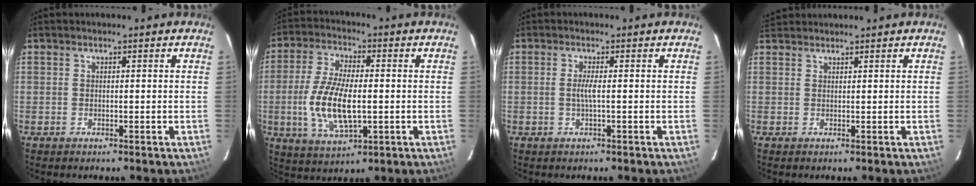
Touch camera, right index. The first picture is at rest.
{"total": 12.9, "force": [-1.6, 5.3, 11.7], "torque": [-0.241, -0.005, -0.028]}
{"total": 1.9, "force": [-0.2, -0.3, 1.9], "torque": [-0.036, -0.002, -0.007]}
{"total": 3.2, "force": [3.0, 1.1, 0.6], "torque": [-0.013, 0.021, 0.055]}